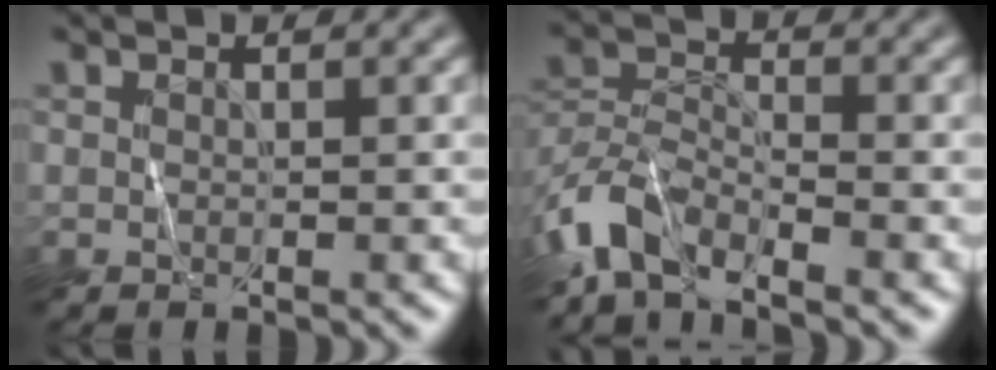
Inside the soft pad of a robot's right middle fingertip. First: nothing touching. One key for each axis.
{"total": 4.6, "fx": -3.9, "fy": 1.6, "fz": 1.9, "tx": -0.040, "ty": -0.001, "tz": -0.088}